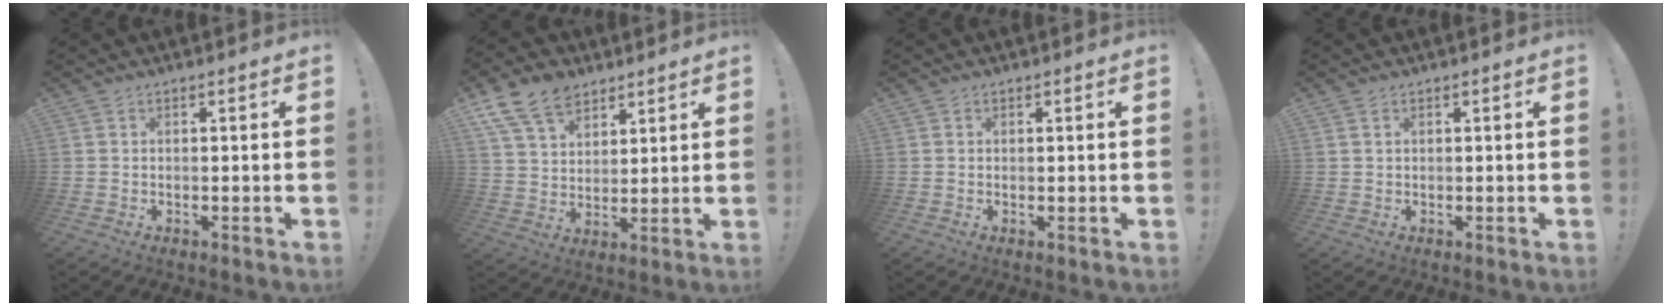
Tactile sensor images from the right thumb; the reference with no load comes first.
{"total": 13.3, "force": [8.4, 8.6, 5.6], "torque": [-0.100, -0.045, 0.163]}
{"total": 0.0}
{"total": 1.0, "force": [0.6, 0.6, 0.6], "torque": [-0.006, -0.002, 0.011]}